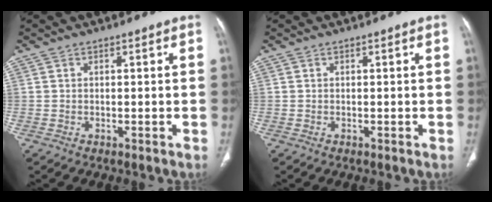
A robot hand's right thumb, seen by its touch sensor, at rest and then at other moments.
{"total": 0.0}